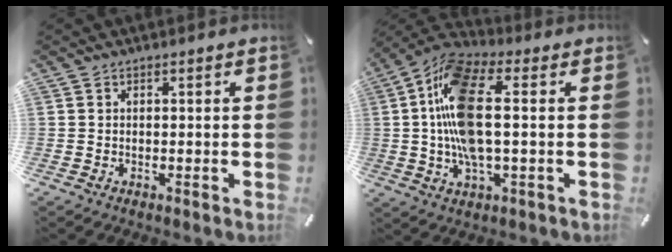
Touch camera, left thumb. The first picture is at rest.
{"total": 15.0, "force": [0.3, 6.5, 13.5], "torque": [-0.287, -0.006, 0.004]}